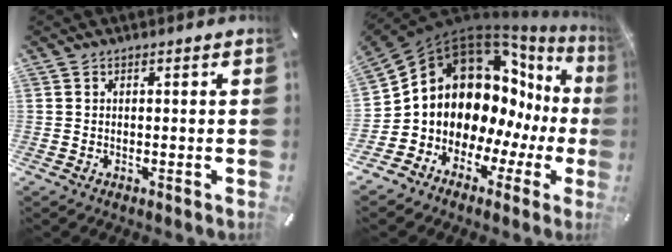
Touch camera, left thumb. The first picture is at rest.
{"total": 14.0, "force": [3.7, 11.3, 7.5], "torque": [-0.138, -0.077, 0.079]}